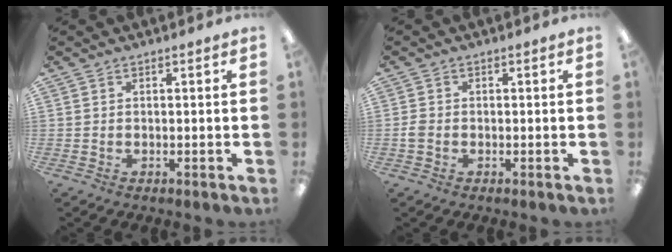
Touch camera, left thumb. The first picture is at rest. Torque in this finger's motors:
{"motor_torque": [-0.21, 0.22, 0.14, -0.18, 0.08]}